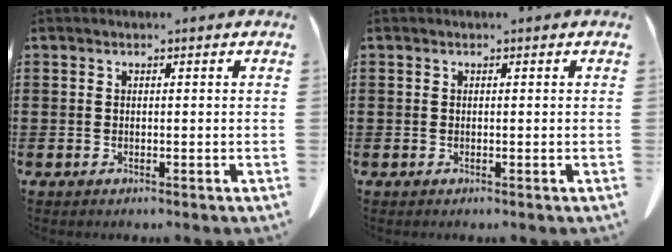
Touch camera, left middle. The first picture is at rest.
{"total": 0.0}